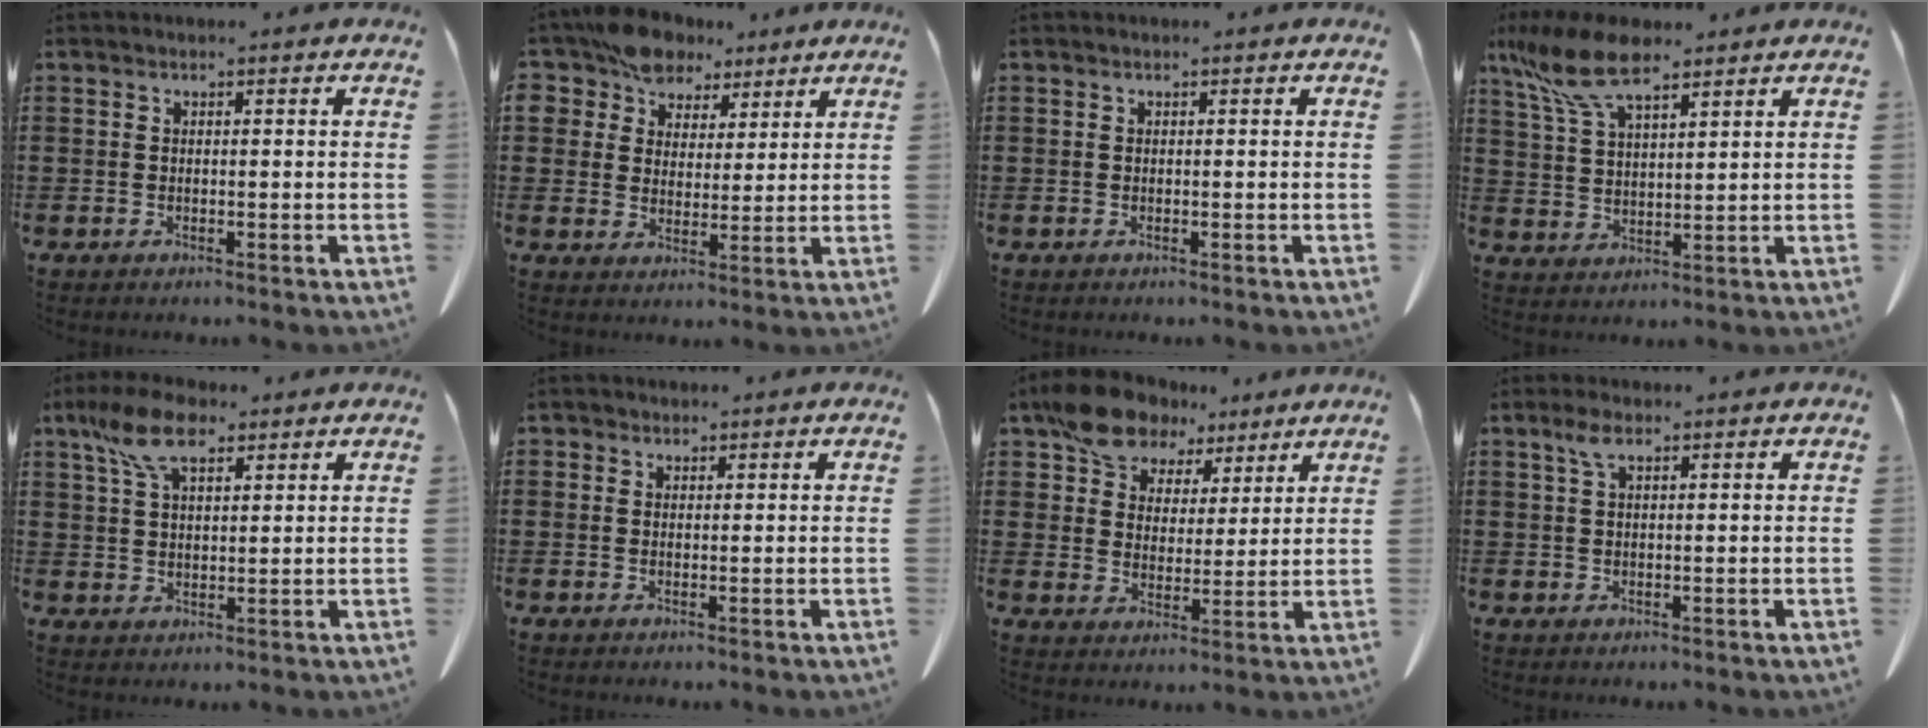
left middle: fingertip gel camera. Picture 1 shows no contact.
{"total": 7.6, "force": [6.1, 4.3, 1.4], "torque": [-0.065, -0.009, 0.118]}
{"total": 0.0}
{"total": 9.8, "force": [6.7, 3.5, 6.3], "torque": [-0.153, -0.012, 0.122]}
{"total": 7.9, "force": [4.8, 3.2, 5.4], "torque": [-0.126, 0.001, 0.085]}
{"total": 1.0, "force": [0.8, 0.7, 0.0], "torque": [-0.004, 0.002, 0.016]}
{"total": 9.5, "force": [7.3, 5.3, 3.0], "torque": [-0.089, -0.011, 0.139]}
{"total": 2.5, "force": [1.2, 0.9, 2.1], "torque": [-0.046, 0.005, 0.020]}